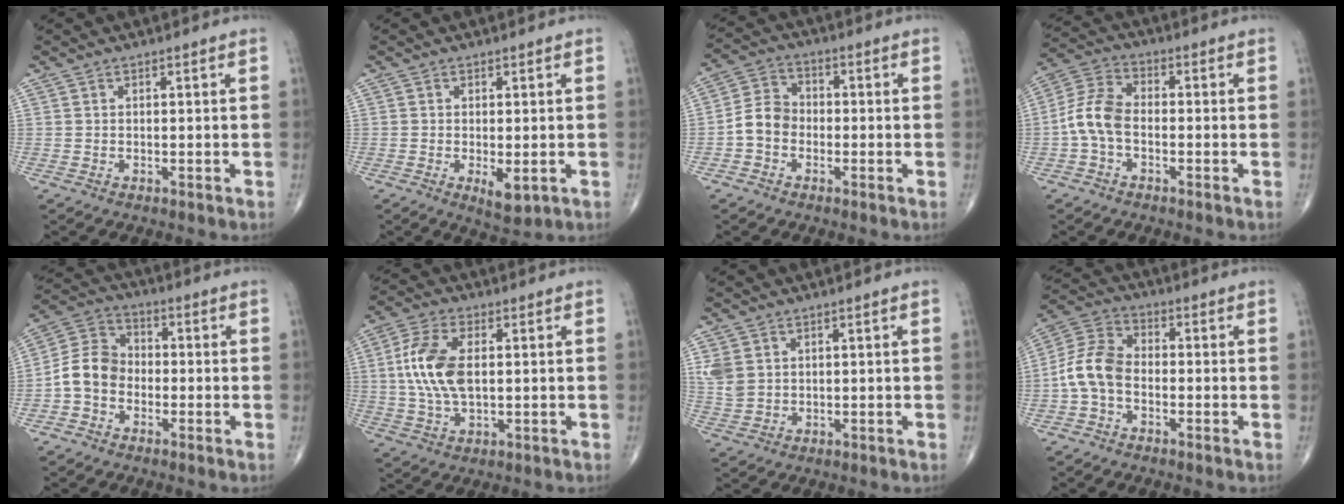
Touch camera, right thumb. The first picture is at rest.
{"total": 4.4, "force": [-1.1, 1.7, 3.9], "torque": [-0.059, -0.013, -0.011]}
{"total": 6.4, "force": [-1.8, 5.1, 3.3], "torque": [-0.047, 0.025, -0.047]}
{"total": 7.9, "force": [-1.7, 4.8, 6.0], "torque": [-0.124, 0.027, -0.045]}
{"total": 8.2, "force": [-2.2, 6.6, 4.4], "torque": [-0.069, 0.034, -0.056]}
{"total": 11.3, "force": [1.2, 5.9, 9.5], "torque": [-0.205, 0.004, 0.024]}
{"total": 4.5, "force": [1.4, 3.5, 2.5], "torque": [-0.049, -0.002, 0.038]}
{"total": 8.5, "force": [-2.0, 5.7, 6.1], "torque": [-0.118, 0.028, -0.053]}